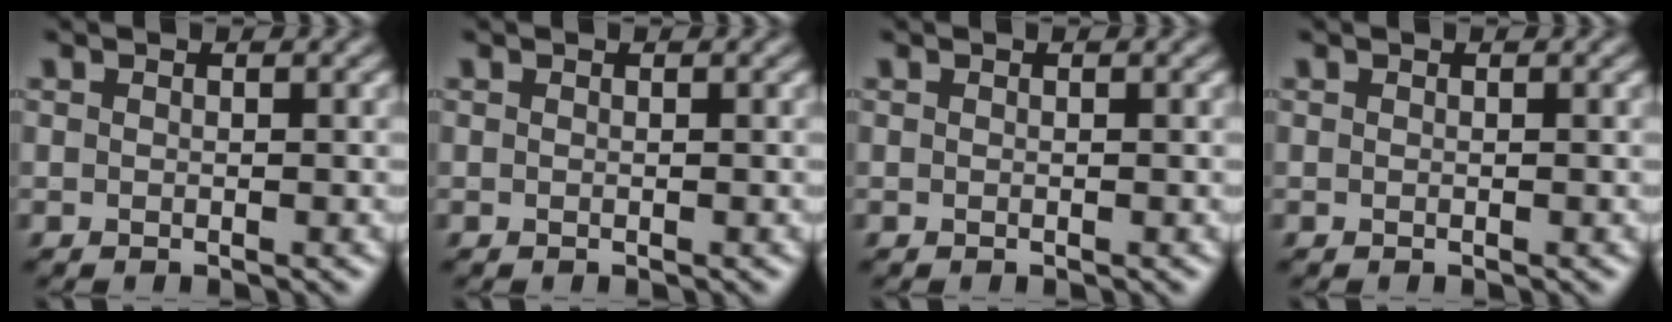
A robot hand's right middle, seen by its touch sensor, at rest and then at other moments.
{"total": 0.0}
{"total": 0.0}
{"total": 0.0}